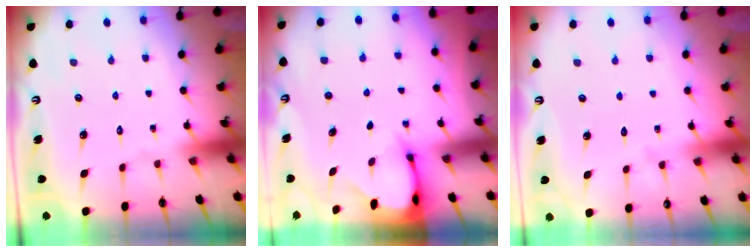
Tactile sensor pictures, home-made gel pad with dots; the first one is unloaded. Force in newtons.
{"total": 2.4, "press": 2.4, "slide": 0.1}
{"total": 2.6, "press": 2.6, "slide": 0.3}